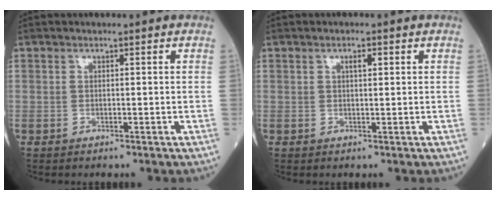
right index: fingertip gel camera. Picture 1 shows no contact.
{"total": 1.4, "force": [0.6, 0.4, 1.2], "torque": [-0.020, 0.001, 0.007]}